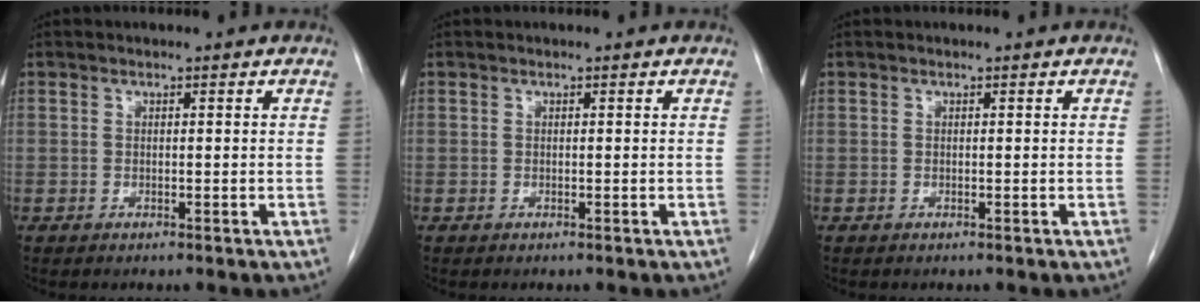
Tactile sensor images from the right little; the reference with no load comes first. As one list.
[{"total": 0.0}, {"total": 0.0}]